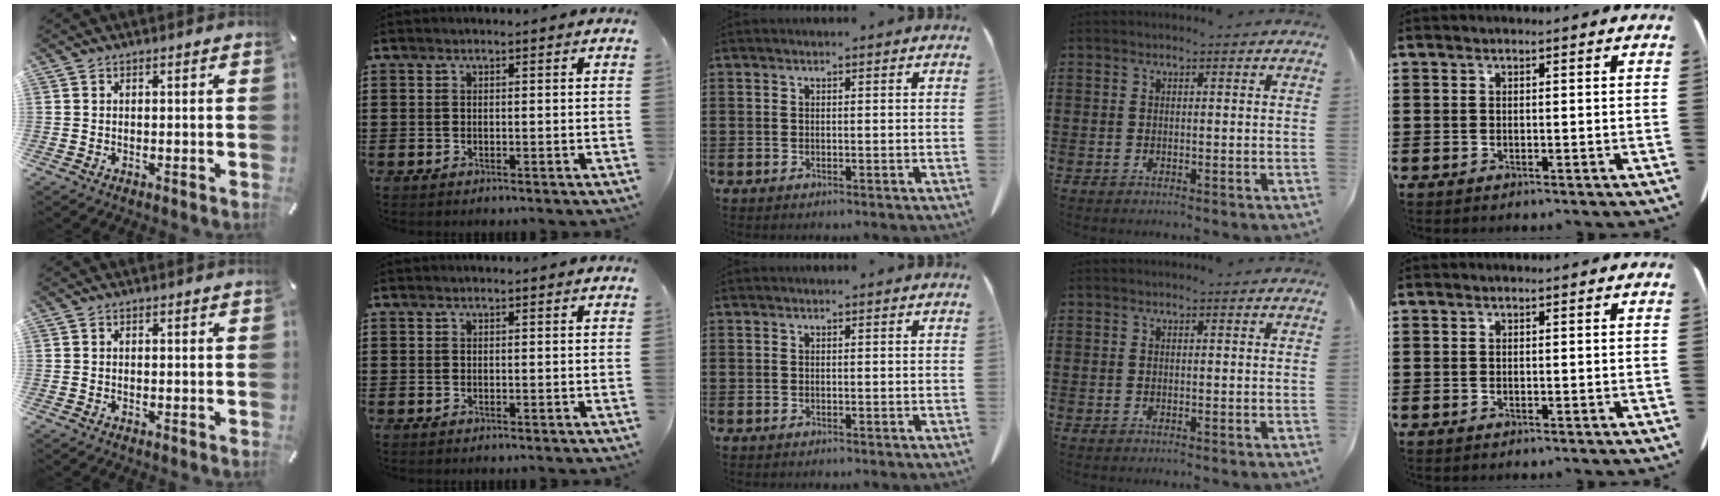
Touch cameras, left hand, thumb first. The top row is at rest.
{}